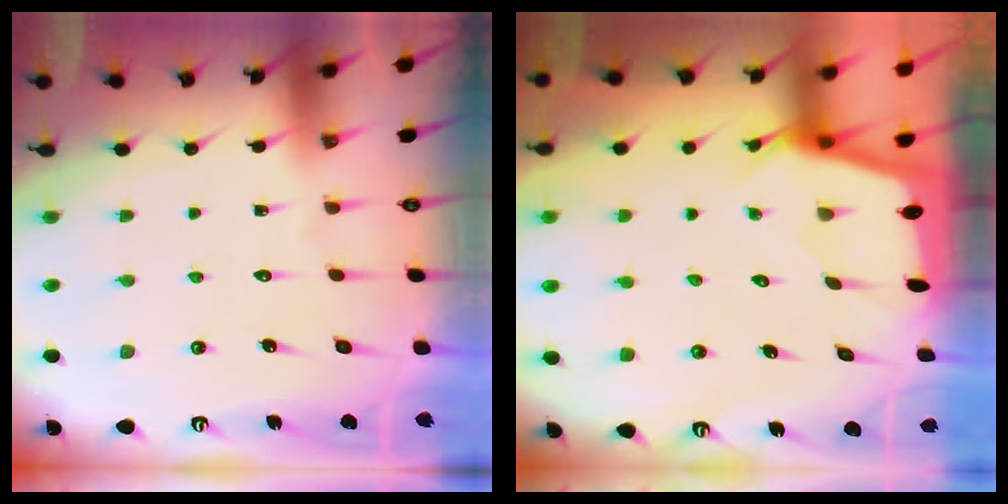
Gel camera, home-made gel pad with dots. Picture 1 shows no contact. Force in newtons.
{"total": 2.1, "press": 2.1, "slide": 0.1}